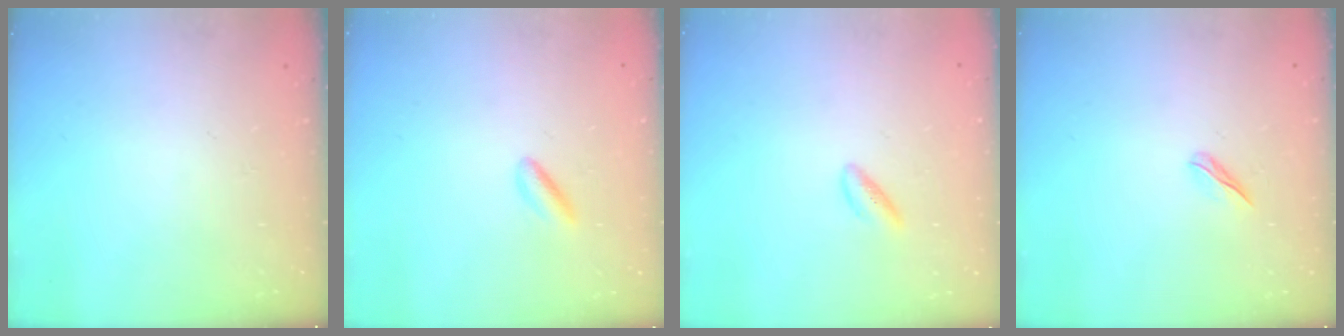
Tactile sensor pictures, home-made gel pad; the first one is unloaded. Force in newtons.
{"total": 4.2, "press": 4.1, "slide": 1.0}
{"total": 2.7, "press": 2.4, "slide": 1.2}
{"total": 2.5, "press": 2.4, "slide": 0.8}